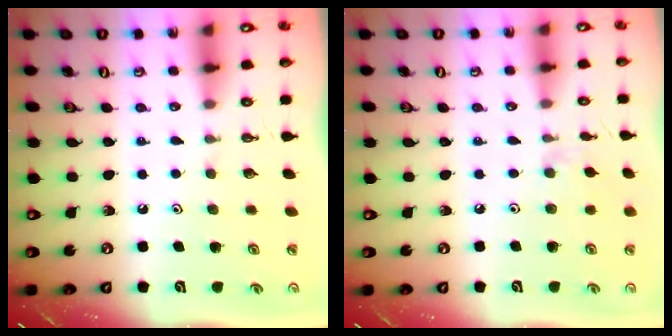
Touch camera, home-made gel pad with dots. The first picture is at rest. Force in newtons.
{"total": 2.0, "press": 1.9, "slide": 0.5}